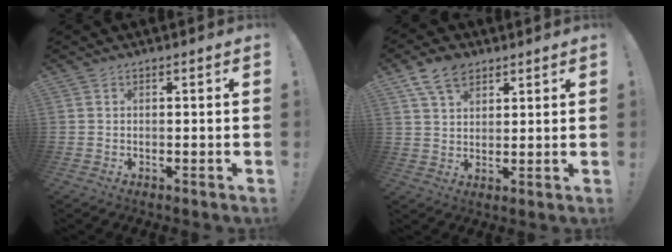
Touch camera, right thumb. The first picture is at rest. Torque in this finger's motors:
{"motor_torque": [-0.47, 0.58, 0.07, 0.07, 0.00]}